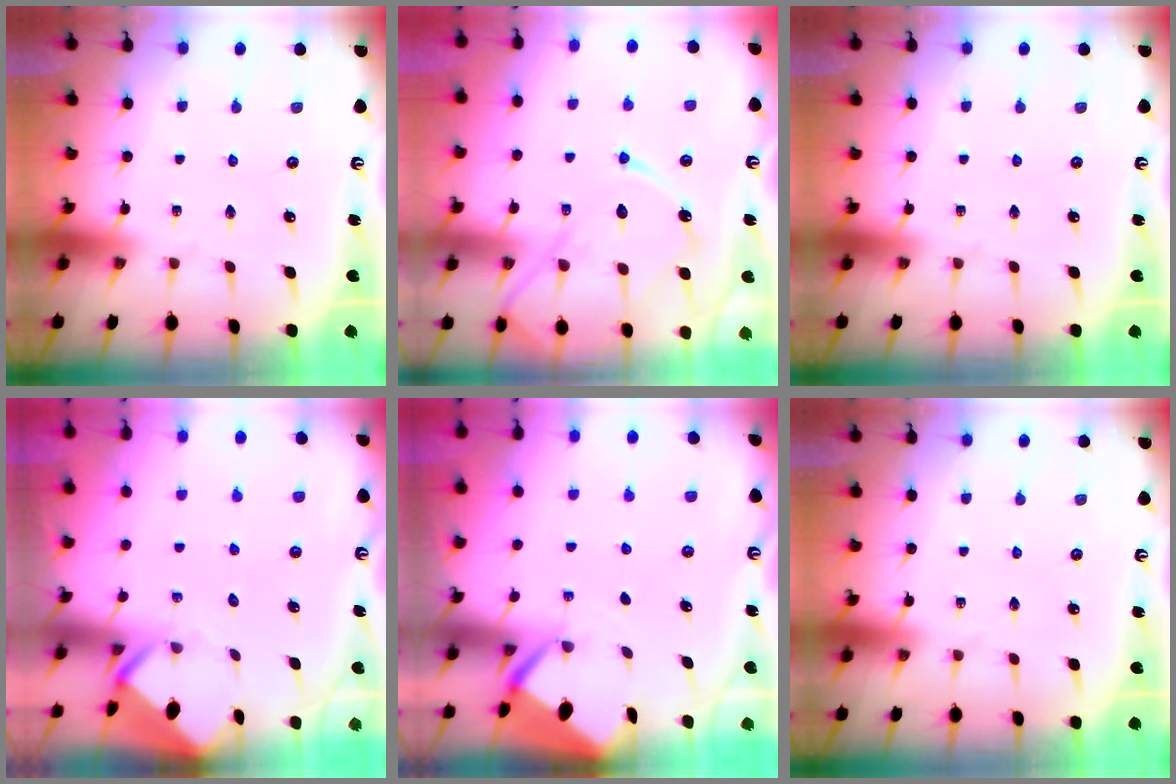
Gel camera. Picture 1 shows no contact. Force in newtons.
{"total": 14.9, "press": 14.8, "slide": 1.3}
{"total": 0.0}
{"total": 3.5, "press": 3.5, "slide": 0.3}
{"total": 2.5, "press": 2.5, "slide": 0.3}
{"total": 0.0}